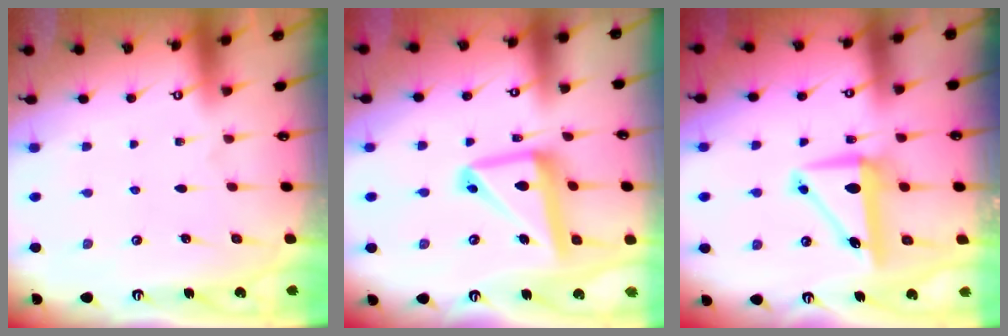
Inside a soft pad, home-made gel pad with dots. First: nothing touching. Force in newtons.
{"total": 15.4, "press": 15.3, "slide": 1.4}
{"total": 8.4, "press": 8.2, "slide": 1.9}